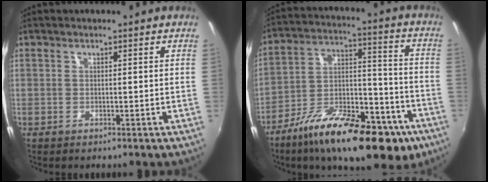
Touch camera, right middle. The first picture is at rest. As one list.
[{"total": 24.5, "force": [-15.1, 9.4, 16.9], "torque": [-0.268, -0.015, -0.229]}]